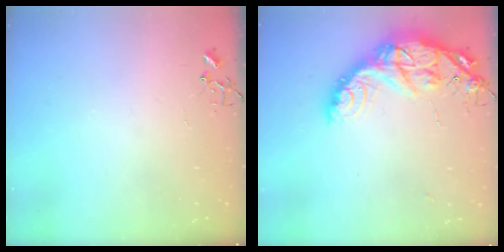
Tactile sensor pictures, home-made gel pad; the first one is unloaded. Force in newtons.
{"total": 17.5, "press": 17.4, "slide": 1.4}